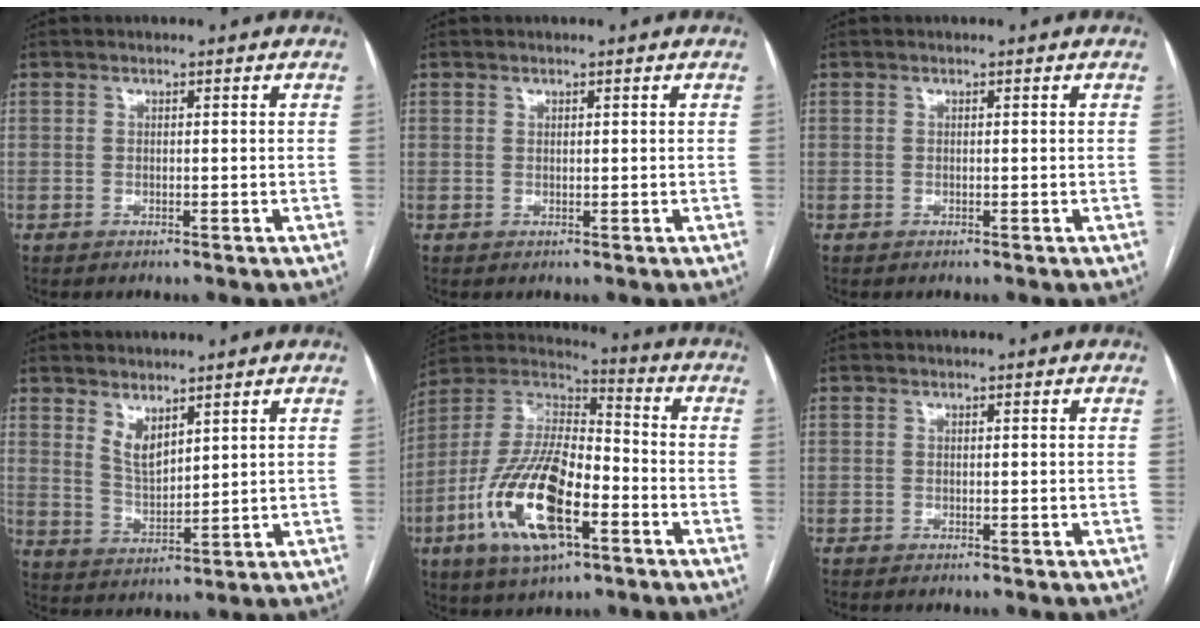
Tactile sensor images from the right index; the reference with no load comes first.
{"total": 0.0}
{"total": 0.0}
{"total": 4.4, "force": [3.1, 1.5, 2.8], "torque": [-0.059, -0.012, 0.068]}
{"total": 18.9, "force": [-7.1, 6.8, 16.2], "torque": [-0.335, 0.001, -0.125]}
{"total": 1.8, "force": [-1.6, 0.2, 0.8], "torque": [-0.013, -0.004, -0.018]}